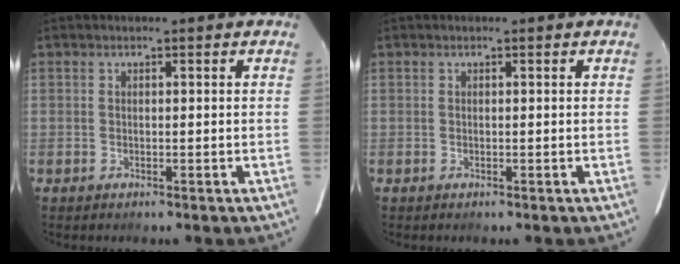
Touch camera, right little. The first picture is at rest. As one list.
[{"total": 0.0}]